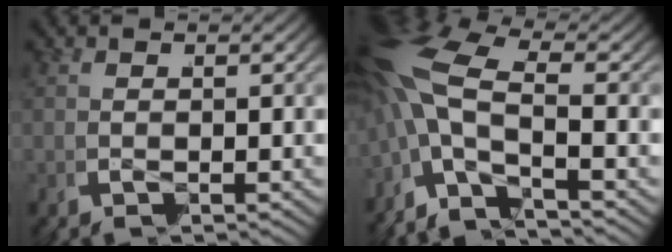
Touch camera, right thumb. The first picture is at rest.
{"total": 8.2, "force": [-2.5, 5.5, 5.5], "torque": [-0.137, -0.026, -0.040]}